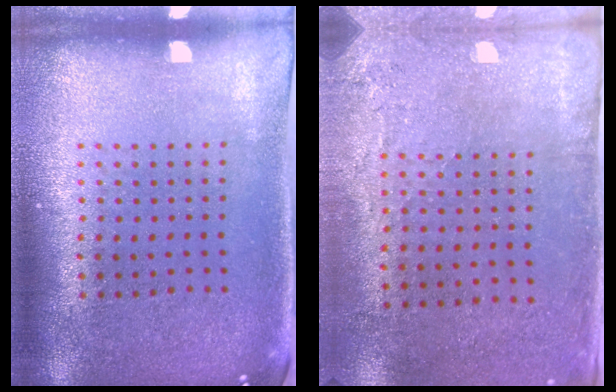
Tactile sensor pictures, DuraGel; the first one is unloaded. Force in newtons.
{"total": 2.8, "press": 2.3, "slide": 1.6}